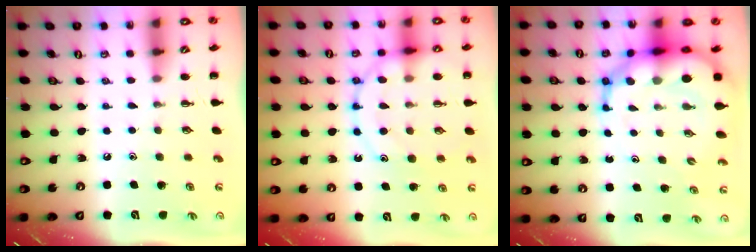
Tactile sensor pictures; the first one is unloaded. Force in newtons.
{"total": 14.2, "press": 14.1, "slide": 1.2}
{"total": 14.7, "press": 14.3, "slide": 3.6}